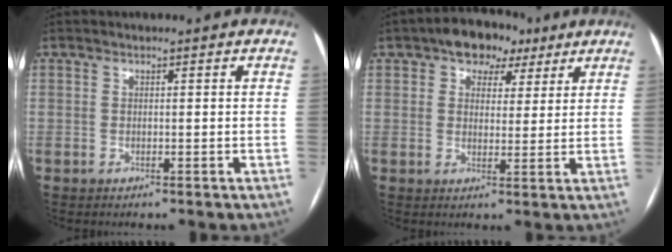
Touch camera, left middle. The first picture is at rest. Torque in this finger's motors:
{"motor_torque": [0.18, -0.16, 0.36, 0.06]}